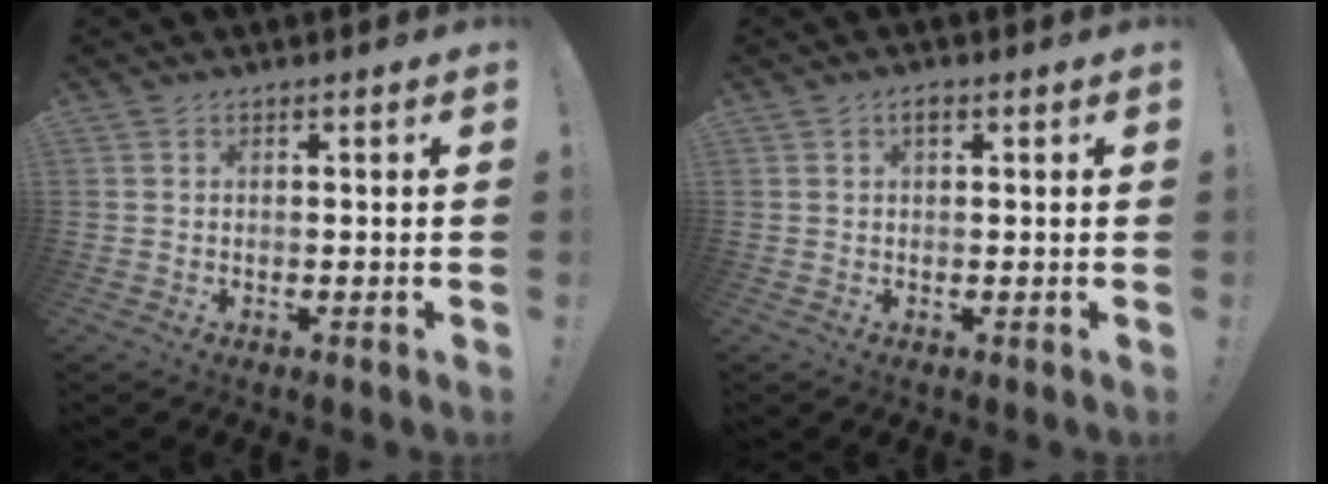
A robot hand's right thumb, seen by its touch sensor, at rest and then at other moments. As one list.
[{"total": 1.5, "force": [0.7, 0.7, 1.1], "torque": [-0.017, 0.001, 0.011]}]